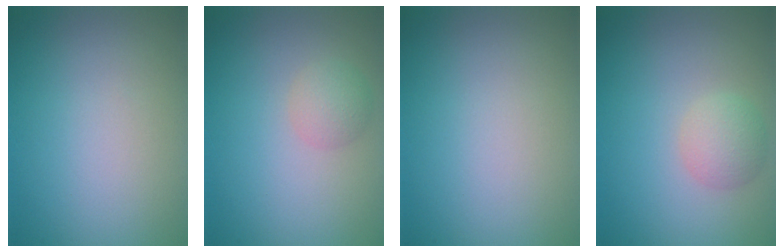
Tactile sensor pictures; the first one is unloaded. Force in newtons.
{"total": 1.9, "press": 1.9, "slide": 0.1}
{"total": 0.0}
{"total": 2.3, "press": 2.3, "slide": 0.2}